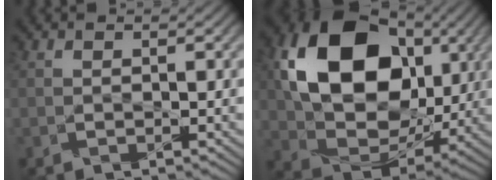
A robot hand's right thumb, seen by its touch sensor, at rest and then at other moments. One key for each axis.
{"total": 17.0, "fx": 4.4, "fy": 12.2, "fz": 11.1, "tx": -0.231, "ty": 0.006, "tz": 0.088}